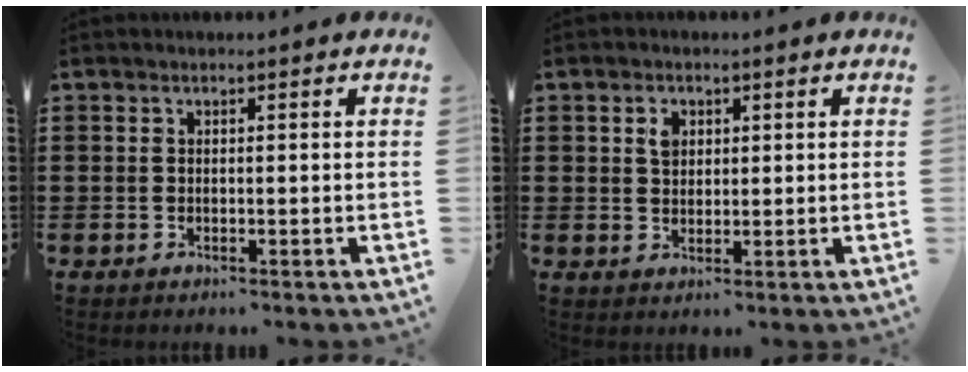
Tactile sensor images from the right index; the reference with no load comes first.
{"total": 2.4, "force": [0.9, 1.7, 1.4], "torque": [-0.032, 0.007, 0.016]}